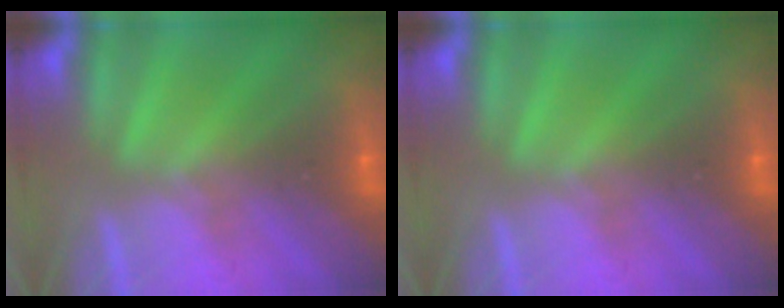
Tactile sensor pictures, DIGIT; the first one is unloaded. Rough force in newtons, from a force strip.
{"total": 0.0}